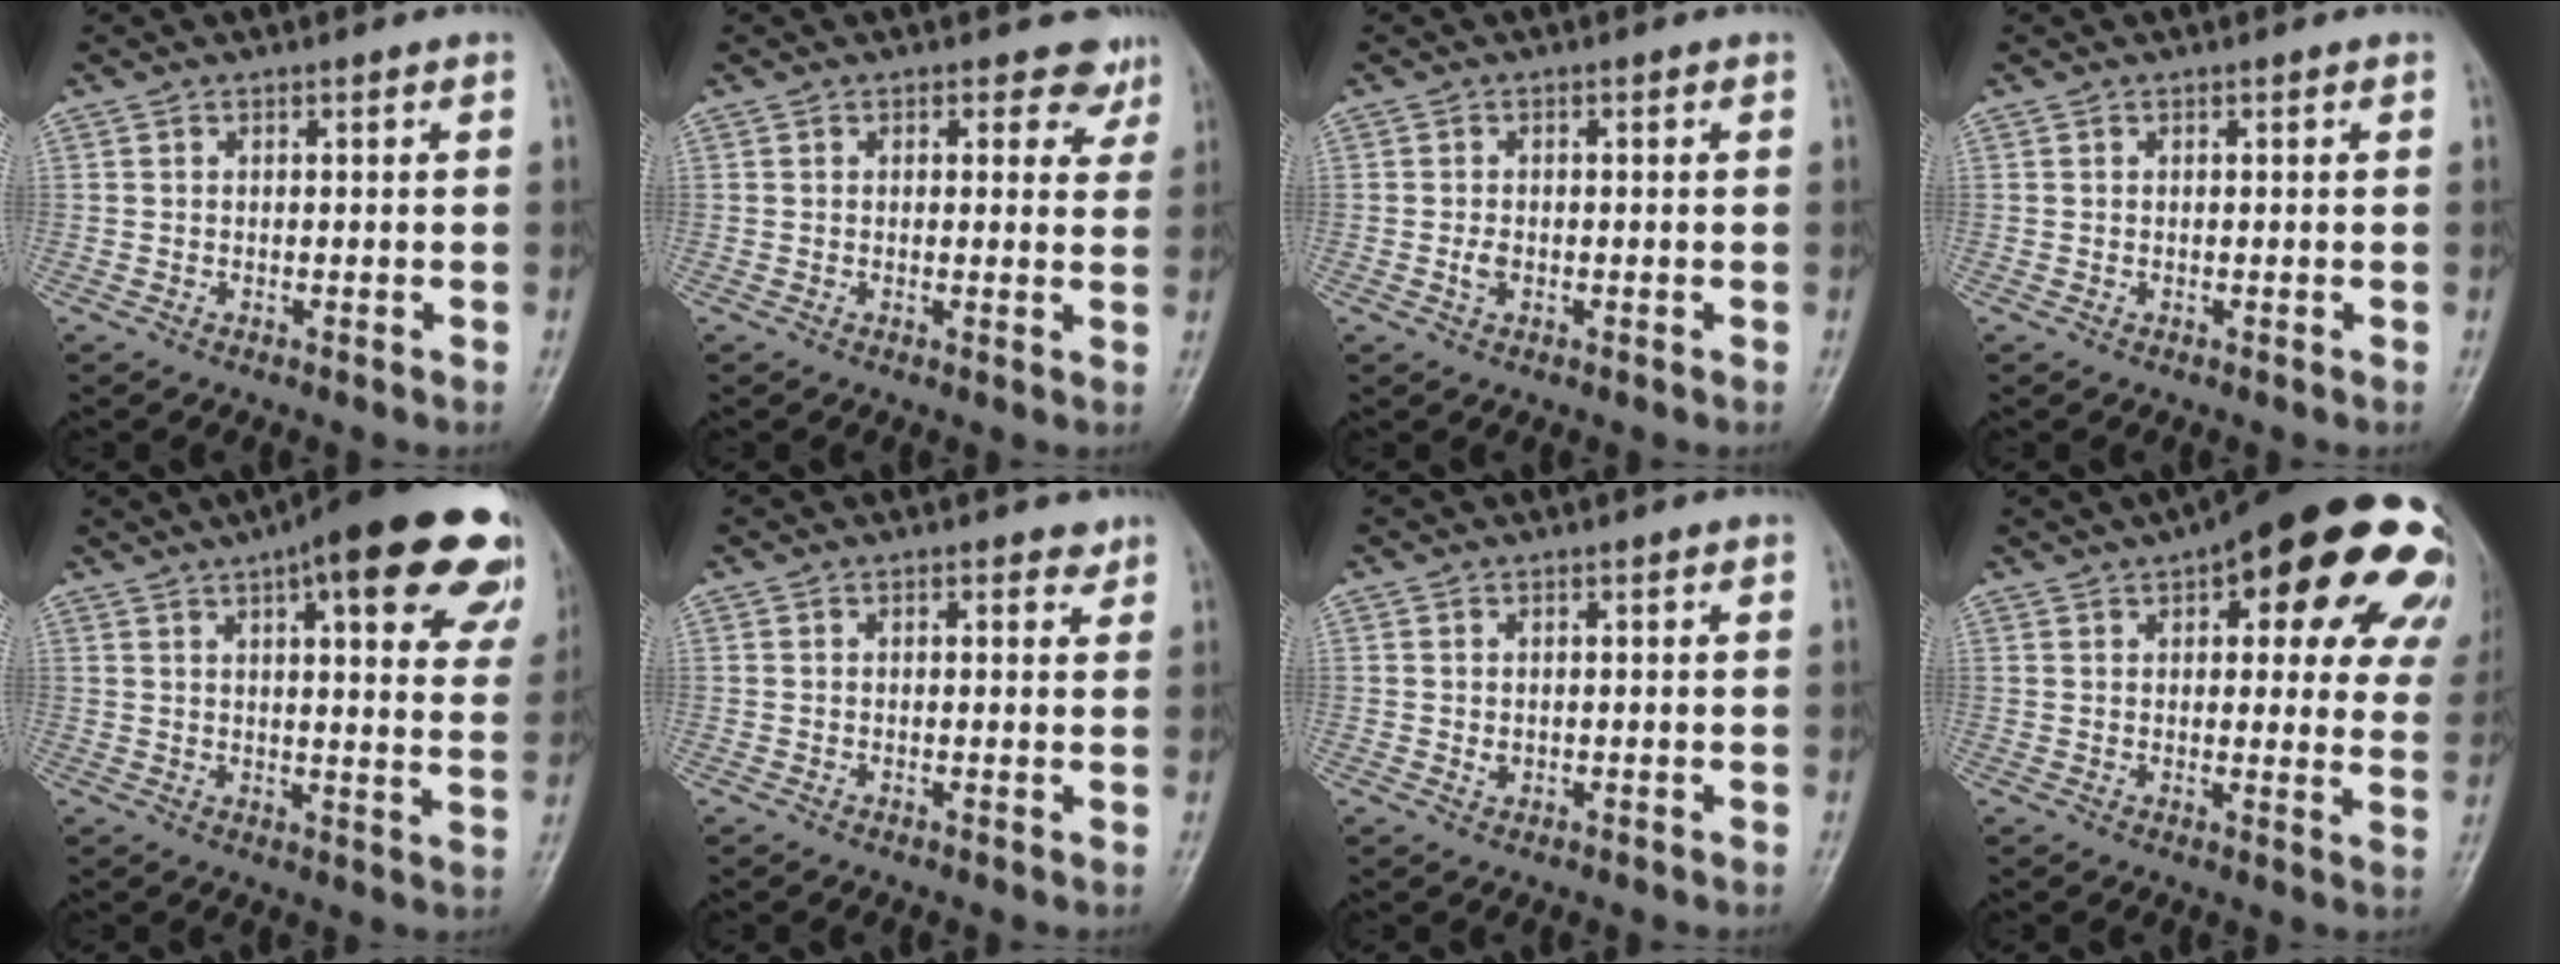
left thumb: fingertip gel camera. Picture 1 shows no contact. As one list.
[{"total": 4.3, "force": [2.6, 2.7, 2.1], "torque": [0.007, -0.010, 0.024]}, {"total": 1.9, "force": [-0.4, 1.3, 1.4], "torque": [-0.026, 0.005, -0.008]}, {"total": 0.0}, {"total": 24.9, "force": [14.0, 7.1, 19.4], "torque": [-0.221, -0.016, 0.166]}, {"total": 1.5, "force": [0.9, 0.8, 1.0], "torque": [-0.012, -0.002, 0.010]}, {"total": 1.5, "force": [0.3, 1.1, 1.0], "torque": [-0.012, -0.002, 0.008]}, {"total": 27.7, "force": [14.4, 10.6, 21.2], "torque": [-0.205, 0.000, 0.174]}]